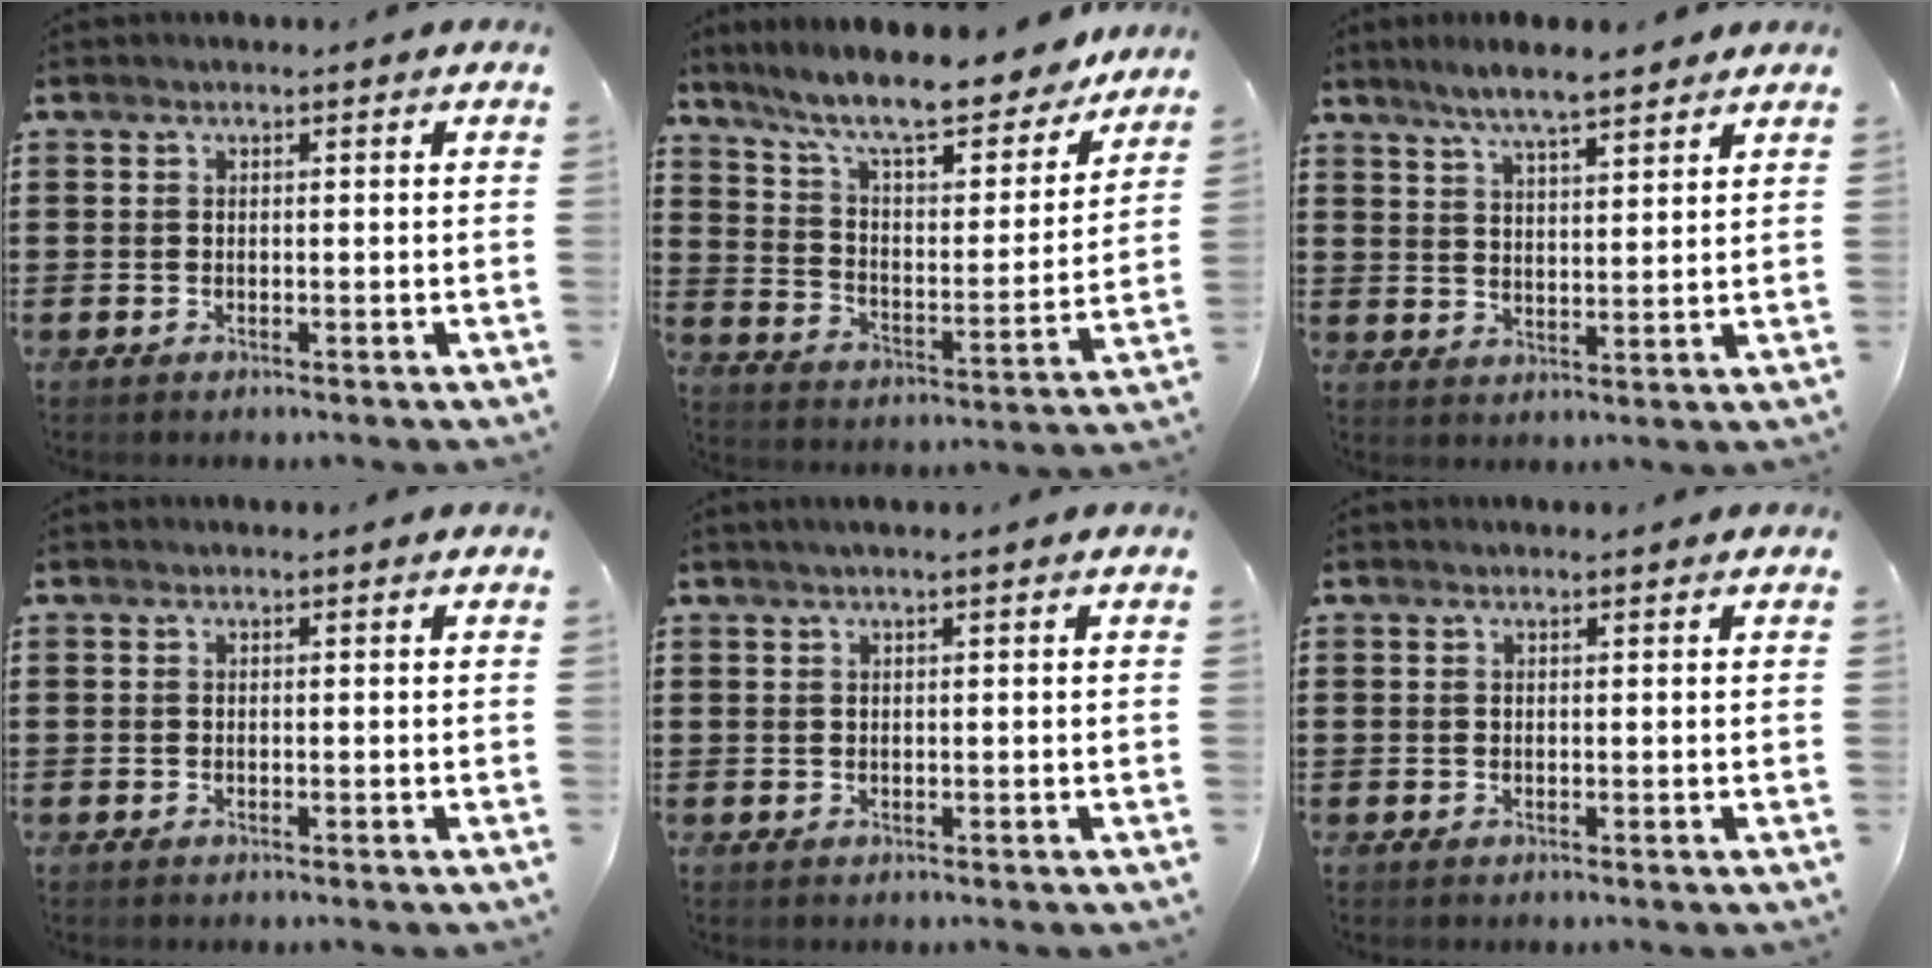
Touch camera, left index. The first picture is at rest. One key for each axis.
{"total": 11.1, "fx": 9.5, "fy": 1.3, "fz": 5.6, "tx": -0.138, "ty": -0.058, "tz": 0.160}
{"total": 5.8, "fx": 5.0, "fy": 0.7, "fz": 2.8, "tx": -0.069, "ty": -0.007, "tz": 0.090}
{"total": 0.0}
{"total": 1.0, "fx": 0.4, "fy": -0.1, "fz": 0.9, "tx": -0.013, "ty": -0.002, "tz": 0.008}
{"total": 0.0}